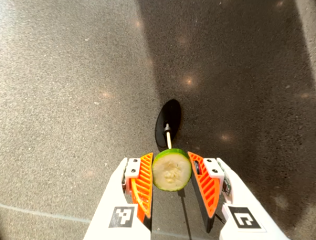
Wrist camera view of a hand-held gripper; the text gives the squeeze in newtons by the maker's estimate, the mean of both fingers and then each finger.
{"total": 10.8, "left": 11.5, "right": 10.2}